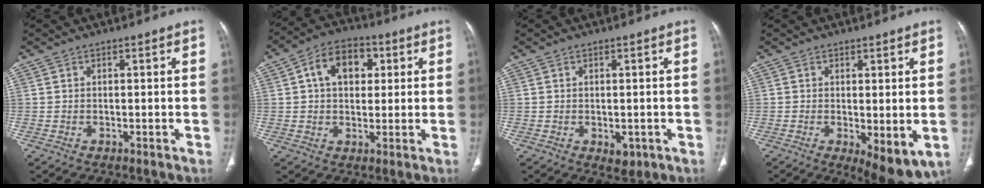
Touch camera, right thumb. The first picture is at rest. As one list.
[{"total": 10.1, "force": [2.6, 7.0, 6.7], "torque": [-0.082, 0.011, 0.035]}, {"total": 2.4, "force": [-0.7, 1.5, 1.8], "torque": [-0.015, -0.003, -0.001]}, {"total": 7.6, "force": [-1.5, 2.7, 6.9], "torque": [-0.102, -0.025, -0.016]}]